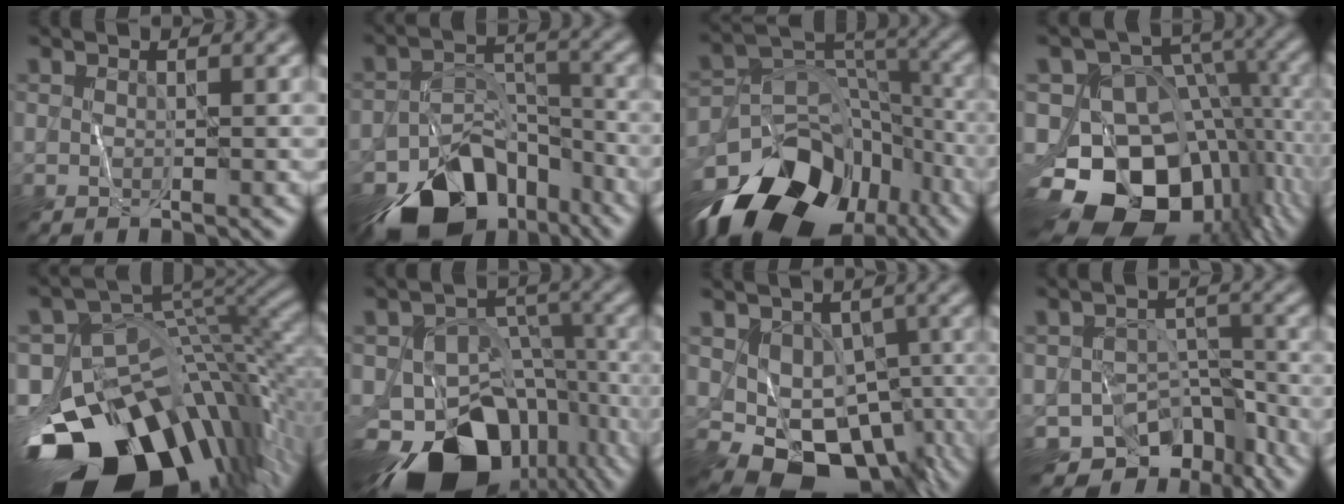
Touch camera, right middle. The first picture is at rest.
{"total": 11.8, "force": [-7.9, 6.5, 5.8], "torque": [-0.094, 0.000, -0.126]}
{"total": 16.0, "force": [-10.1, 10.1, 7.3], "torque": [-0.145, -0.006, -0.159]}
{"total": 16.4, "force": [-7.8, 11.4, 8.9], "torque": [-0.150, -0.005, -0.118]}
{"total": 16.9, "force": [-8.7, 9.2, 11.1], "torque": [-0.204, -0.026, -0.142]}
{"total": 15.5, "force": [-10.3, 8.9, 7.5], "torque": [-0.140, -0.028, -0.142]}
{"total": 7.8, "force": [-2.2, 5.8, 4.7], "torque": [-0.066, -0.016, -0.026]}
{"total": 9.7, "force": [-7.2, 5.3, 3.7], "torque": [-0.032, -0.001, -0.099]}